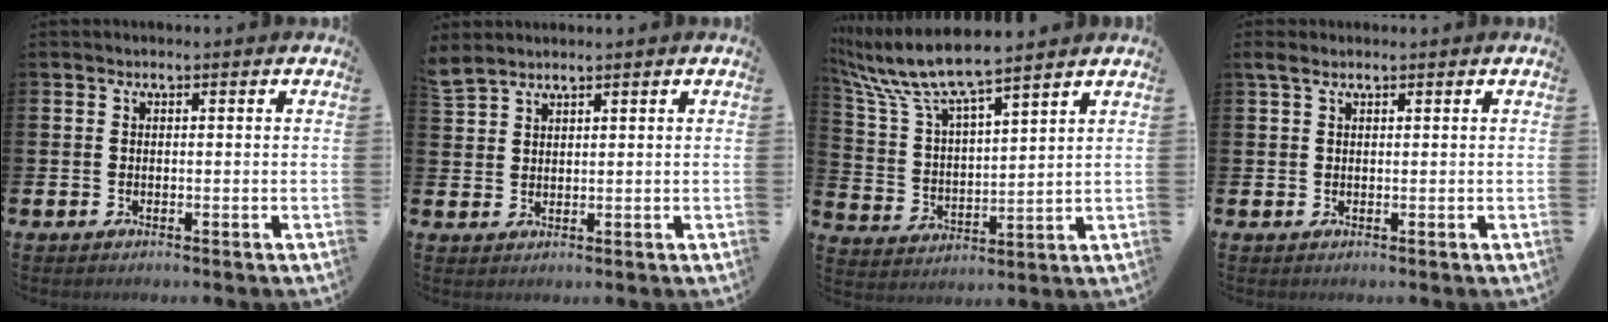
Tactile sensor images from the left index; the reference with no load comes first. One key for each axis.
{"total": 3.0, "fx": 2.9, "fy": 0.8, "fz": 0.5, "tx": -0.008, "ty": -0.012, "tz": 0.052}
{"total": 8.9, "fx": 8.2, "fy": 1.0, "fz": 3.3, "tx": -0.107, "ty": -0.046, "tz": 0.142}
{"total": 1.7, "fx": 1.2, "fy": 0.6, "fz": 0.9, "tx": -0.011, "ty": 0.002, "tz": 0.019}